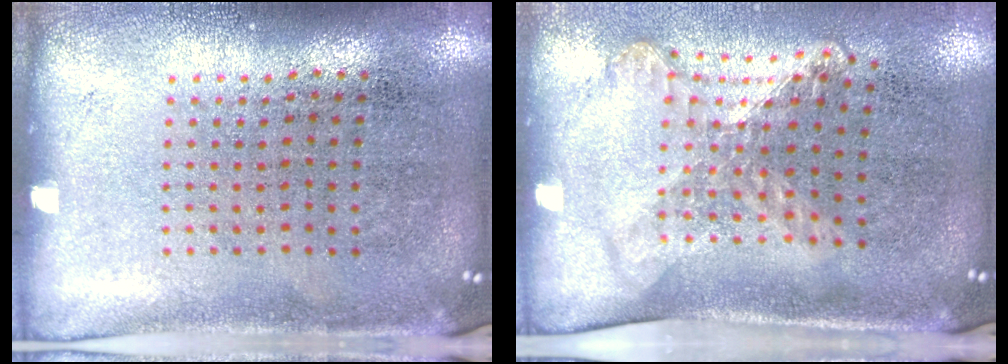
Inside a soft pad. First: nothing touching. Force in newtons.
{"total": 1.6, "press": 1.2, "slide": 1.0}